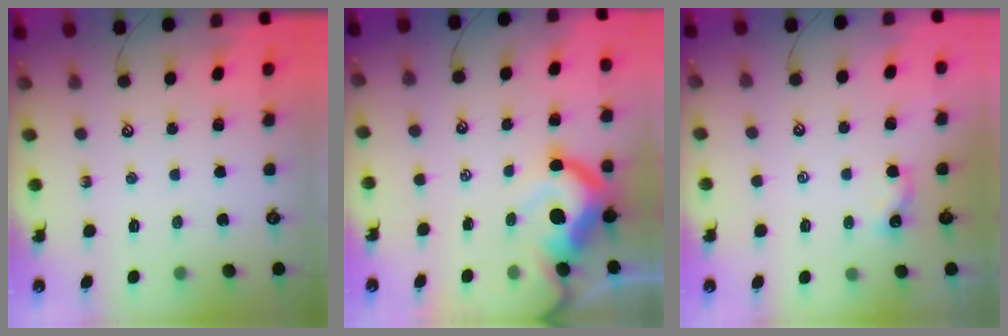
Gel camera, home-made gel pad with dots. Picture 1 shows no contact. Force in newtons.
{"total": 11.0, "press": 10.9, "slide": 1.6}
{"total": 0.9, "press": 0.9, "slide": 0.3}